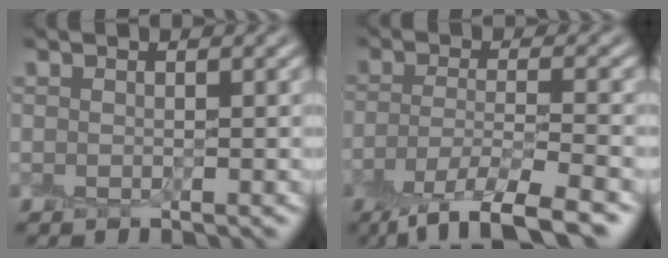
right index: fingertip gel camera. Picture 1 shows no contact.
{"total": 7.3, "force": [-4.5, 1.9, 5.4], "torque": [-0.087, -0.015, -0.084]}